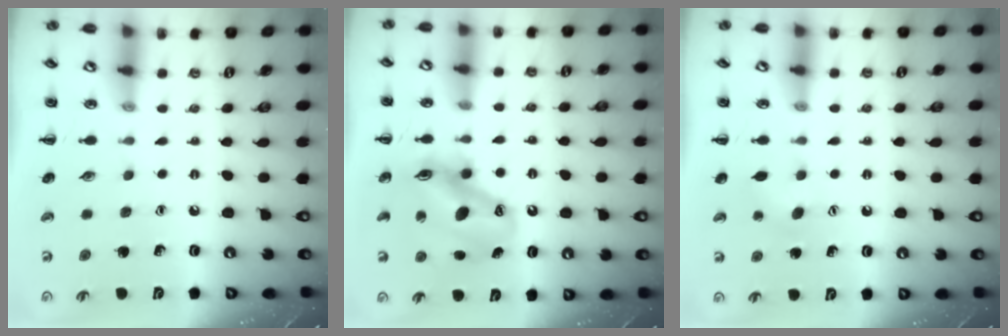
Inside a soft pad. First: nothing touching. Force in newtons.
{"total": 12.5, "press": 12.0, "slide": 3.5}
{"total": 4.6, "press": 4.5, "slide": 1.2}